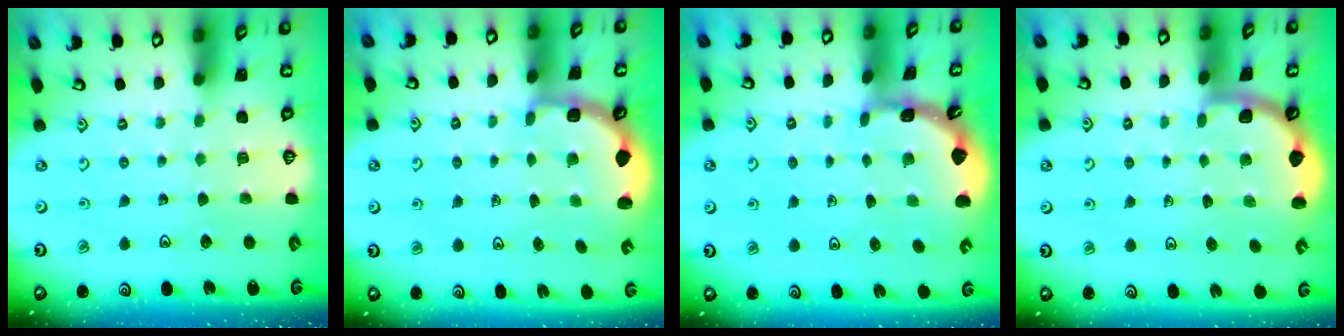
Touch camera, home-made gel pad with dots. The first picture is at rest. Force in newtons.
{"total": 2.7, "press": 2.1, "slide": 1.7}
{"total": 1.6, "press": 1.6, "slide": 0.1}
{"total": 1.7, "press": 1.7, "slide": 0.0}